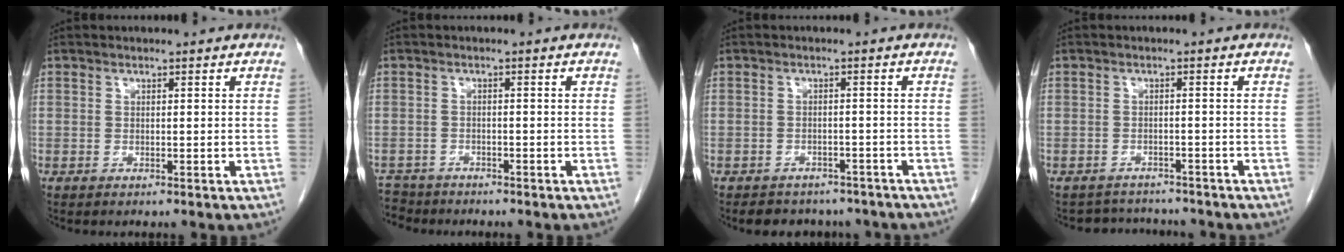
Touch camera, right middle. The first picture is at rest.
{"total": 4.3, "force": [-4.0, 1.6, -0.5], "torque": [0.012, -0.006, -0.073]}
{"total": 8.2, "force": [-7.0, 3.9, 1.7], "torque": [-0.020, 0.008, -0.076]}
{"total": 5.2, "force": [-4.9, 1.6, 0.1], "torque": [-0.001, 0.012, -0.065]}